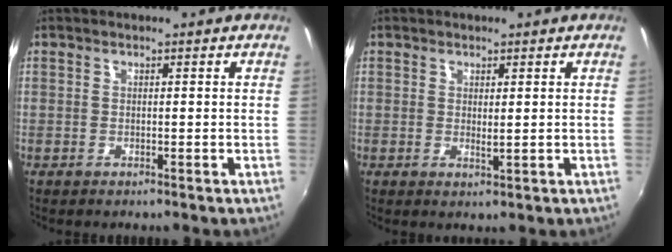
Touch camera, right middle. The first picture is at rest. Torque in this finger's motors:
{"motor_torque": [-0.09, -0.05, 0.00, 0.05]}